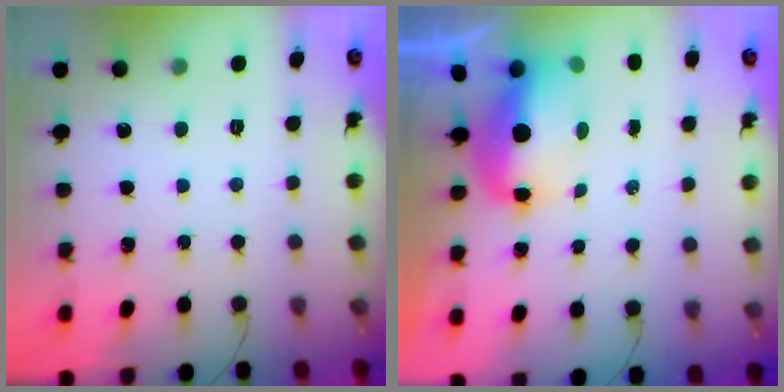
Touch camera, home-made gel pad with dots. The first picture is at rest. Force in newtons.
{"total": 7.9, "press": 7.7, "slide": 1.8}